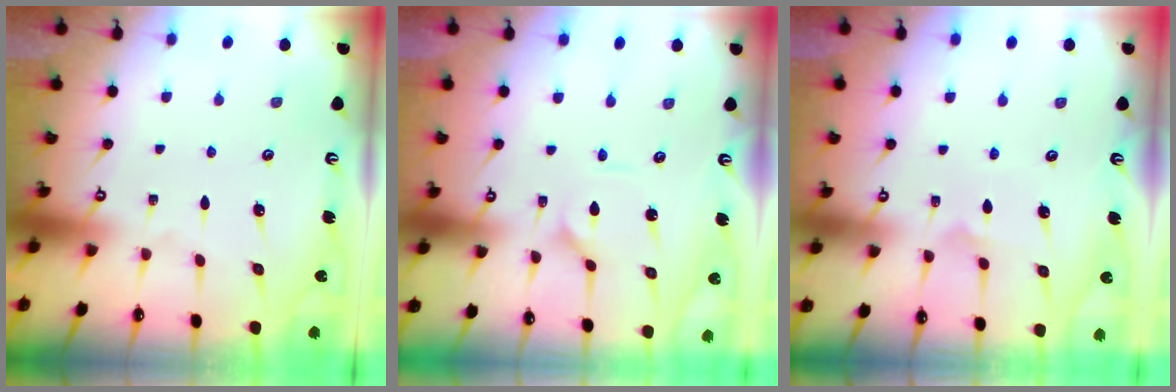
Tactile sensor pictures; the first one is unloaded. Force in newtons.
{"total": 1.5, "press": 1.4, "slide": 0.3}
{"total": 4.7, "press": 4.7, "slide": 0.5}